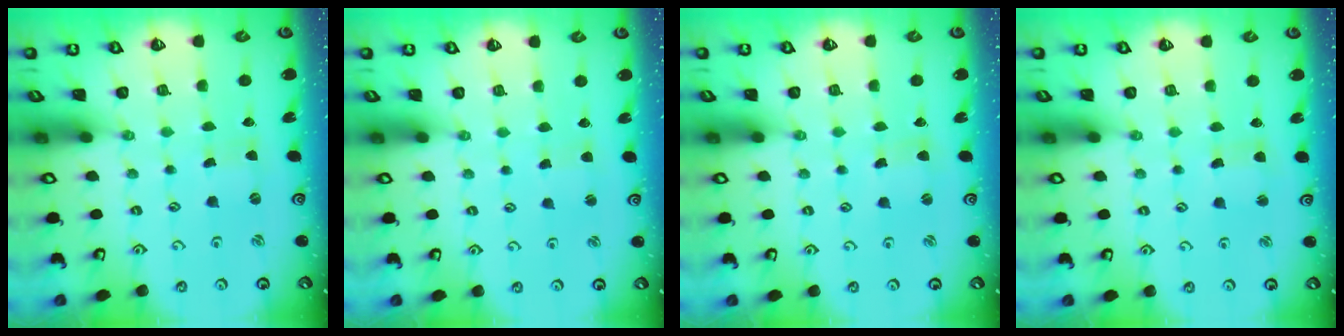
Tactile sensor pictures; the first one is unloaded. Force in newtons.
{"total": 2.1, "press": 2.1, "slide": 0.3}
{"total": 1.3, "press": 1.2, "slide": 0.2}
{"total": 2.3, "press": 2.3, "slide": 0.4}